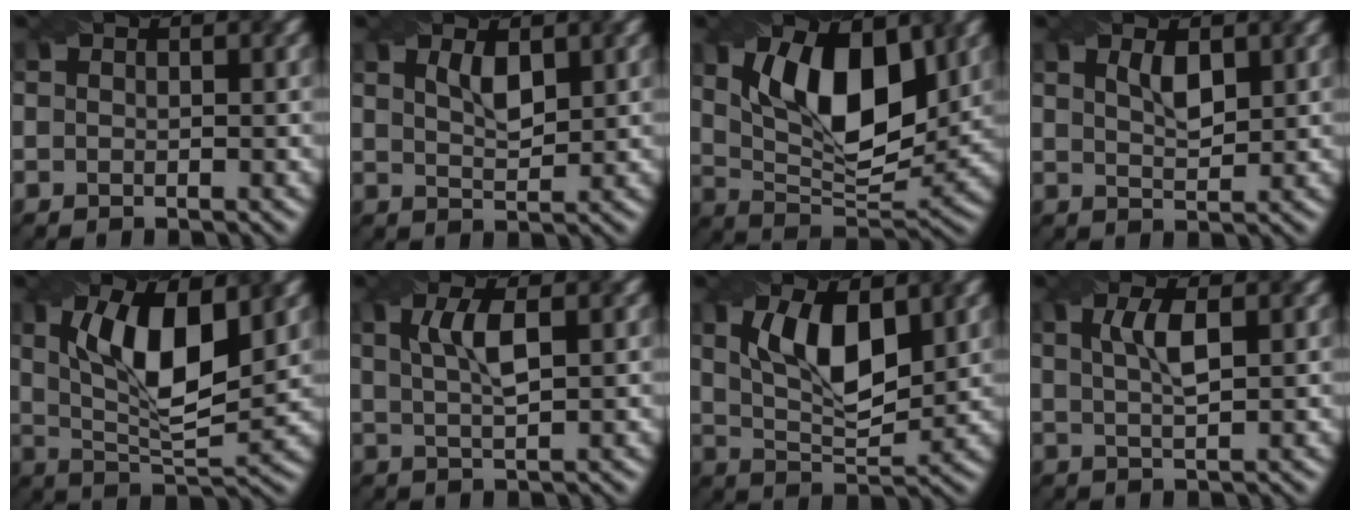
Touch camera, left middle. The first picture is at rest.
{"total": 2.5, "force": [1.3, 0.9, 1.9], "torque": [-0.038, -0.001, 0.027]}
{"total": 10.4, "force": [3.3, 4.9, 8.5], "torque": [-0.139, -0.001, 0.051]}
{"total": 2.4, "force": [1.2, 0.9, 1.9], "torque": [-0.038, -0.001, 0.025]}
{"total": 10.0, "force": [2.7, 3.7, 8.9], "torque": [-0.155, 0.001, 0.045]}
{"total": 3.7, "force": [1.2, 1.0, 3.3], "torque": [-0.066, 0.004, 0.024]}
{"total": 7.8, "force": [2.4, 3.4, 6.7], "torque": [-0.124, 0.005, 0.043]}
{"total": 3.2, "force": [1.1, 0.9, 2.9], "torque": [-0.055, 0.004, 0.021]}